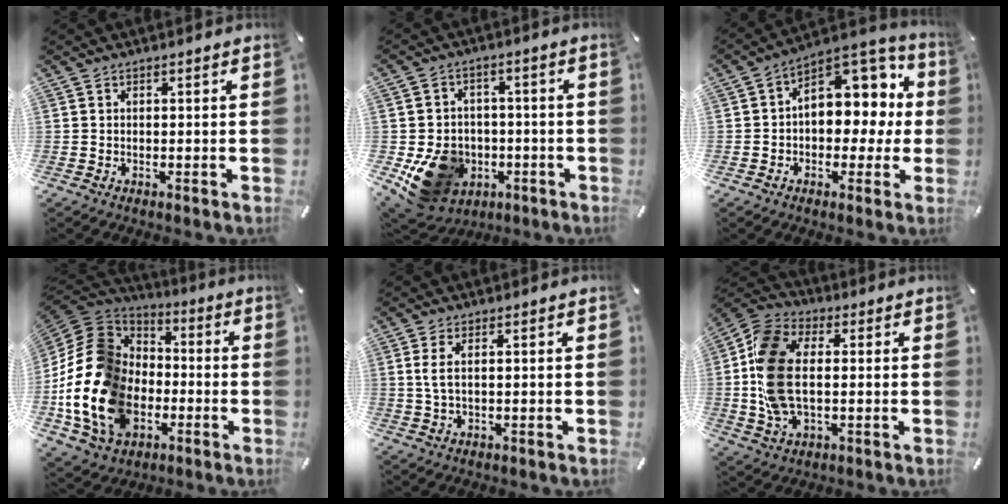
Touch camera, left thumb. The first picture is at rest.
{"total": 14.4, "force": [-4.5, 12.0, 6.6], "torque": [-0.129, 0.016, -0.069]}
{"total": 11.1, "force": [2.8, 8.5, 6.5], "torque": [-0.068, -0.029, 0.052]}
{"total": 20.8, "force": [-6.6, 16.0, 11.4], "torque": [-0.248, 0.026, -0.112]}
{"total": 3.0, "force": [0.7, 0.7, 2.9], "torque": [-0.066, -0.003, 0.009]}
{"total": 13.7, "force": [0.0, 8.3, 10.8], "torque": [-0.249, -0.001, 0.001]}